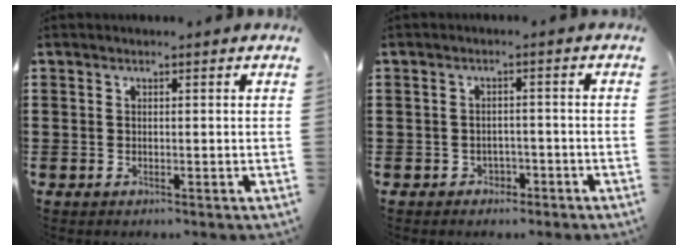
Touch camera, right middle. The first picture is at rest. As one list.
[{"total": 1.6, "force": [-1.3, 0.8, 0.1], "torque": [-0.010, 0.000, -0.031]}]